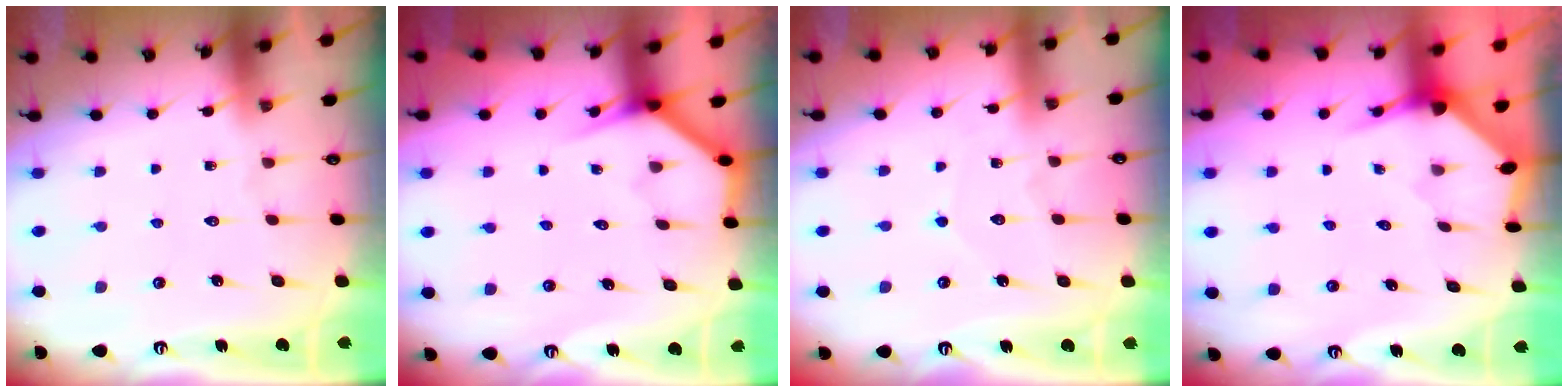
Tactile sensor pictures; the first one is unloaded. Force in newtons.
{"total": 3.8, "press": 3.8, "slide": 0.3}
{"total": 3.0, "press": 3.0, "slide": 0.3}
{"total": 3.3, "press": 3.3, "slide": 0.1}